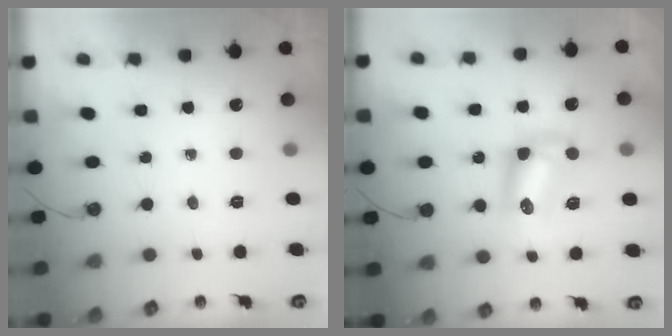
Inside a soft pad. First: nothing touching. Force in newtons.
{"total": 8.7, "press": 8.7, "slide": 0.3}